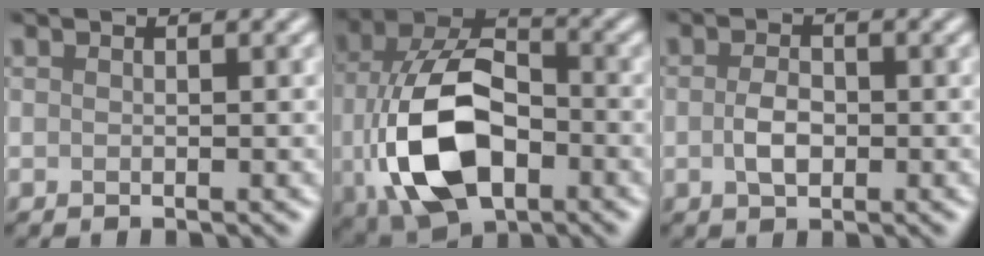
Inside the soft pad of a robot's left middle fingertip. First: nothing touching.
{"total": 11.4, "force": [-2.4, 7.1, 8.7], "torque": [-0.191, -0.013, -0.044]}
{"total": 2.1, "force": [-0.3, 1.4, 1.6], "torque": [-0.036, 0.003, -0.009]}